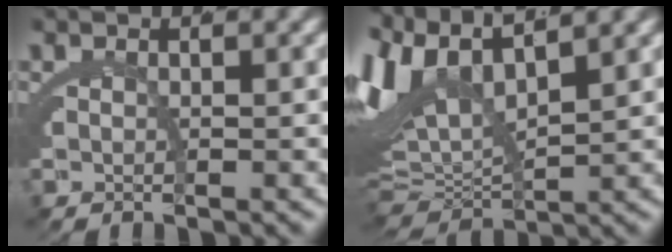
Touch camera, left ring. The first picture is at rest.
{"total": 11.4, "force": [3.1, 8.0, 7.5], "torque": [-0.182, -0.003, 0.052]}